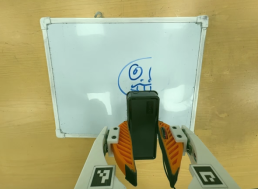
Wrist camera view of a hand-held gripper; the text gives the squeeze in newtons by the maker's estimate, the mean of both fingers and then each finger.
{"total": 6.8, "left": 5.6, "right": 8.0}